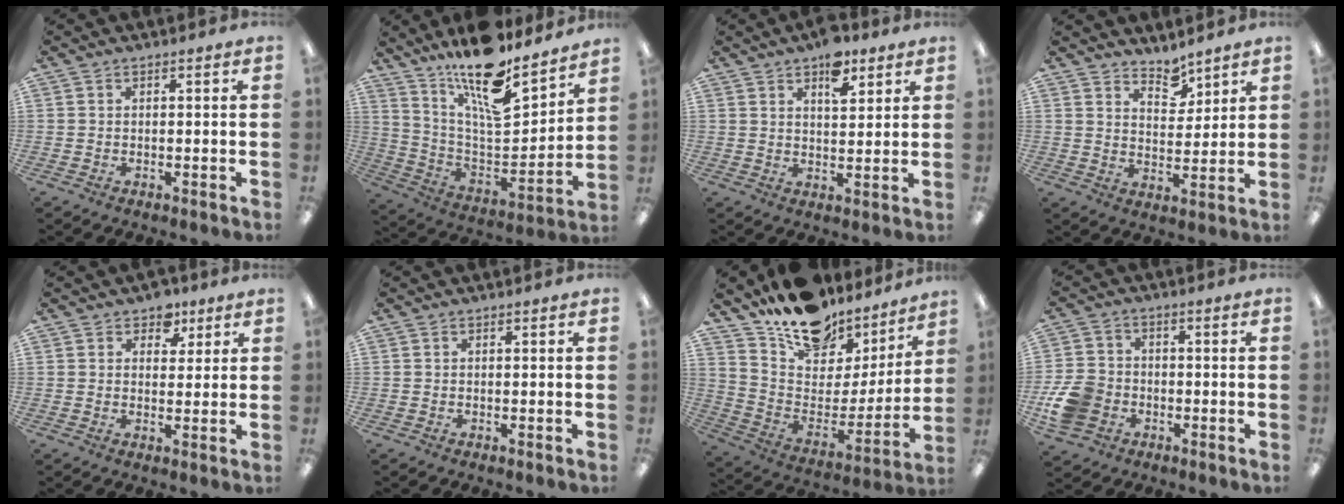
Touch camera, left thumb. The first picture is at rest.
{"total": 19.2, "force": [14.9, 5.8, 10.7], "torque": [-0.188, -0.112, 0.256]}
{"total": 7.7, "force": [5.2, 3.6, 4.4], "torque": [-0.044, -0.028, 0.083]}
{"total": 6.4, "force": [5.6, 2.6, 1.5], "torque": [-0.006, -0.042, 0.098]}
{"total": 5.3, "force": [3.3, 3.7, 1.6], "torque": [-0.015, -0.011, 0.056]}
{"total": 0.0}
{"total": 16.3, "force": [13.5, 7.8, 4.5], "torque": [-0.091, -0.107, 0.242]}
{"total": 9.6, "force": [-3.0, 7.8, 4.8], "torque": [-0.107, 0.023, -0.054]}